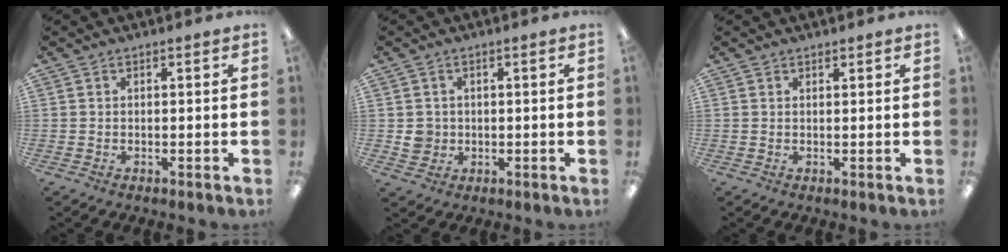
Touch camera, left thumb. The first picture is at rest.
{"total": 3.5, "force": [0.2, 3.4, 0.9], "torque": [-0.004, 0.000, 0.002]}
{"total": 0.7, "force": [0.6, 0.2, 0.1], "torque": [-0.002, 0.000, 0.012]}